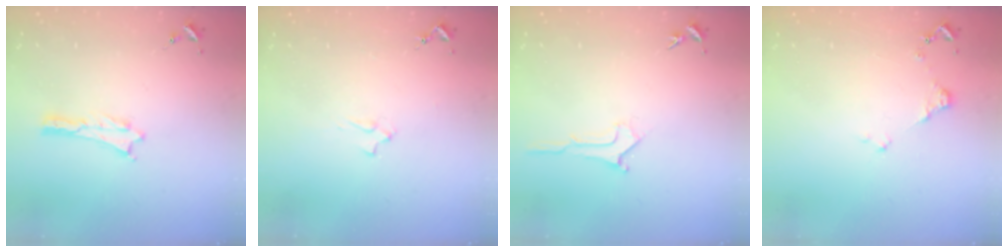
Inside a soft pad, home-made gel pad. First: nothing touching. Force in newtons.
{"total": 2.1, "press": 2.1, "slide": 0.3}
{"total": 1.0, "press": 1.0, "slide": 0.0}
{"total": 1.2, "press": 1.2, "slide": 0.2}